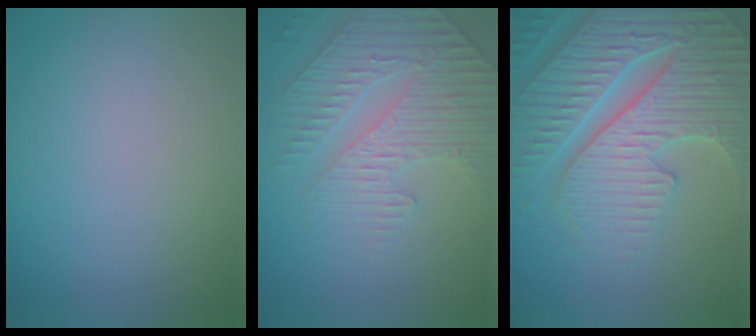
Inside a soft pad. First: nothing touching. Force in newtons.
{"total": 4.1, "press": 3.7, "slide": 1.8}
{"total": 7.6, "press": 7.4, "slide": 1.7}